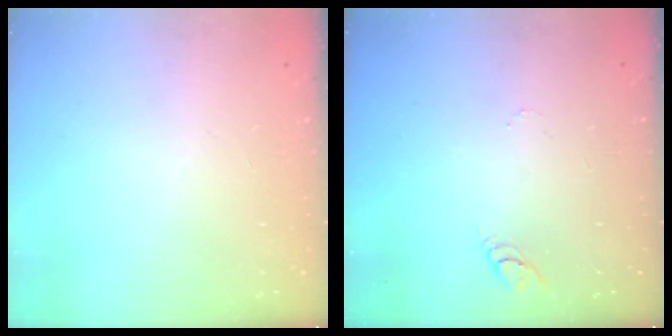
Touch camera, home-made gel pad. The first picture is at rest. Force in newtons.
{"total": 3.2, "press": 3.2, "slide": 0.3}